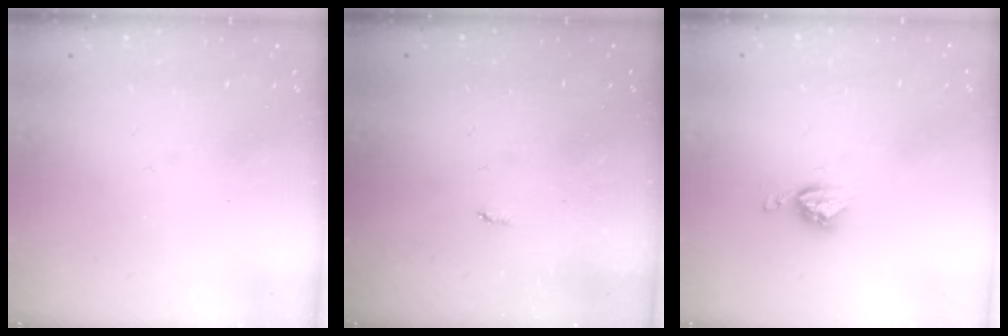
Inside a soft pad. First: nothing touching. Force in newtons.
{"total": 2.1, "press": 2.1, "slide": 0.4}
{"total": 5.3, "press": 5.3, "slide": 0.1}